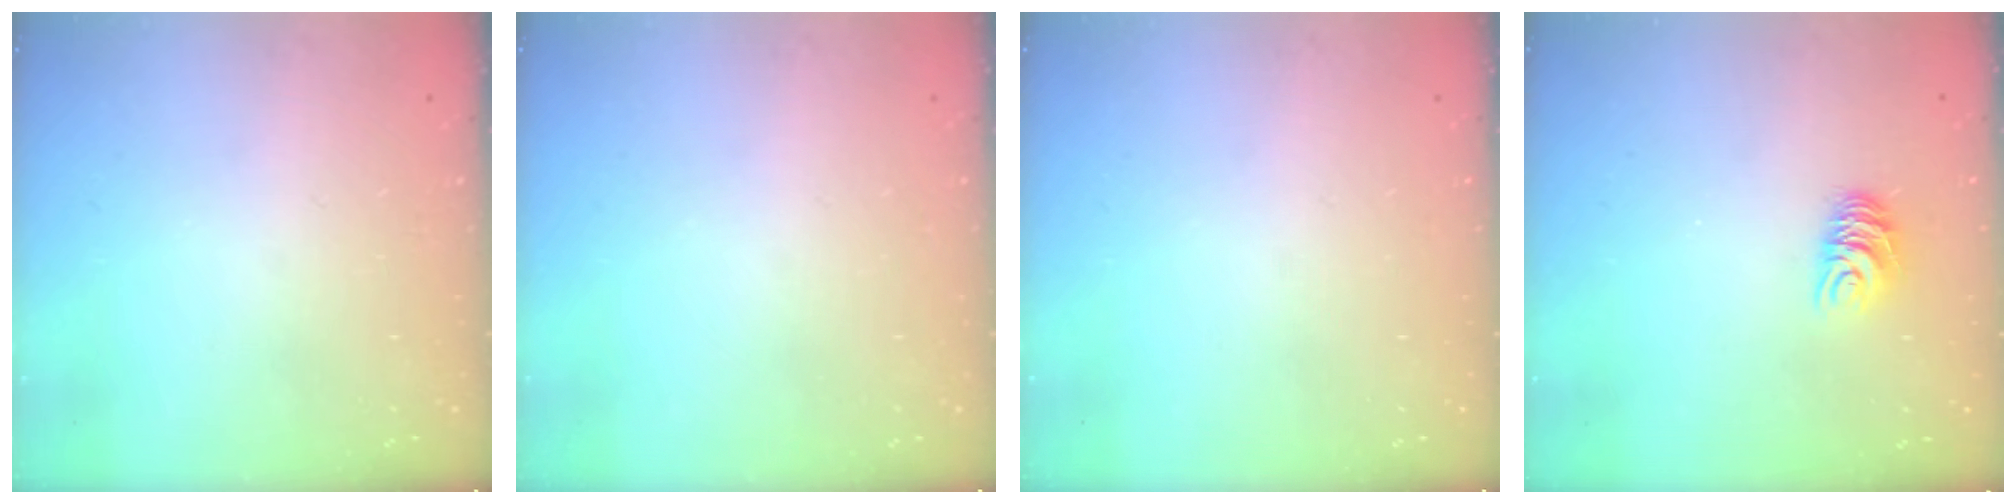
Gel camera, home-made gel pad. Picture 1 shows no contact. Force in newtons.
{"total": 0.0}
{"total": 0.0}
{"total": 7.3, "press": 7.3, "slide": 0.4}